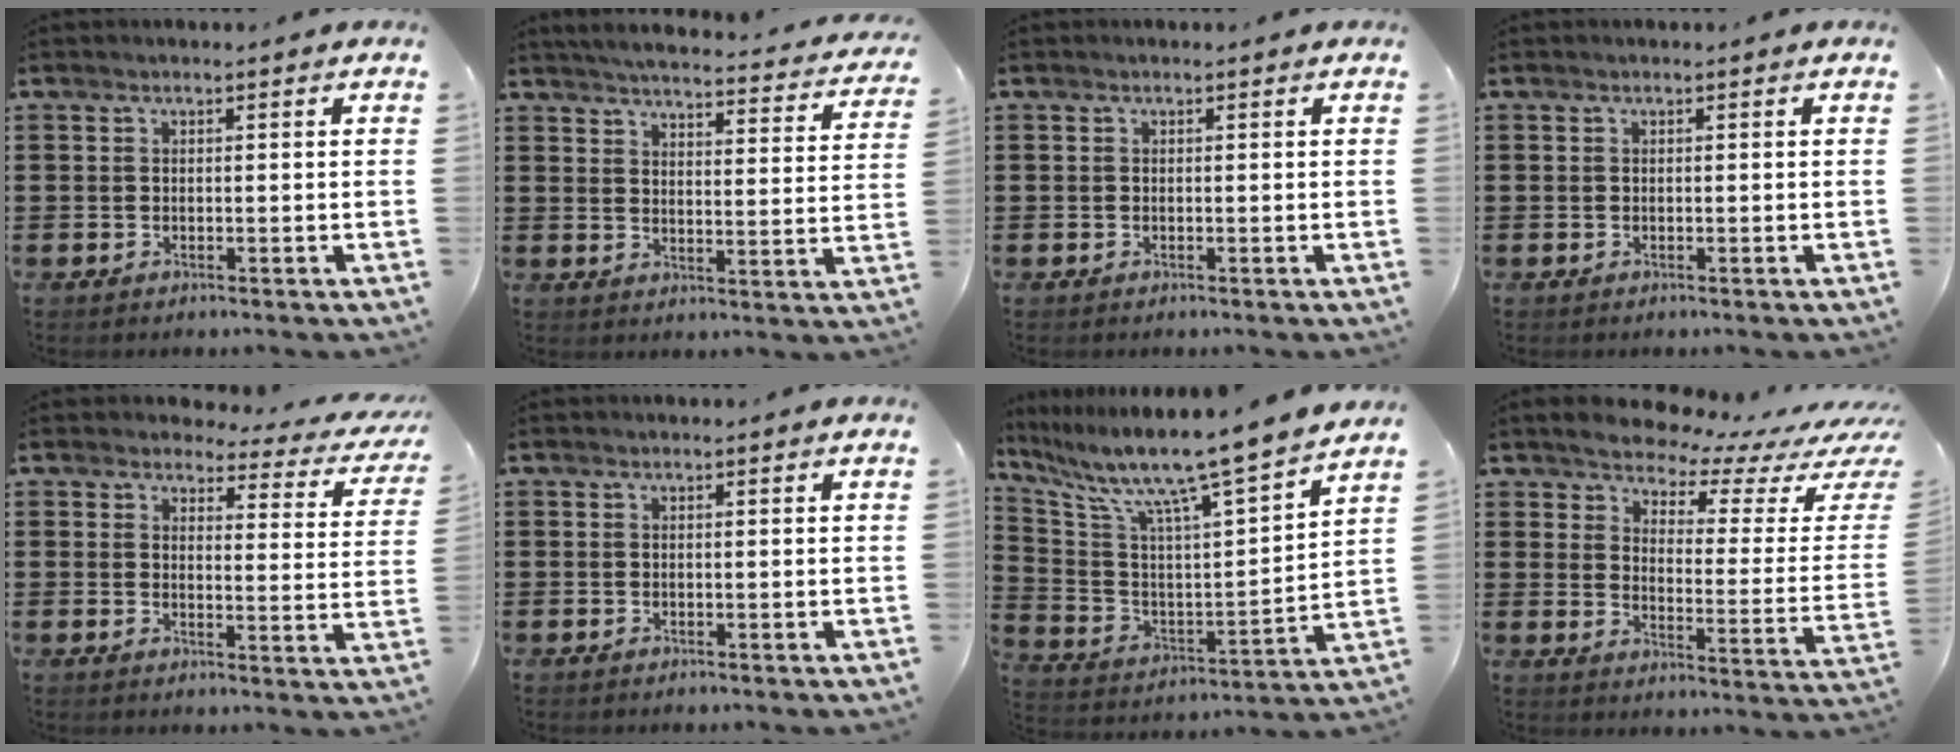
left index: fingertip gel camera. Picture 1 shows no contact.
{"total": 4.2, "force": [4.0, -0.3, 1.3], "torque": [-0.046, -0.032, 0.064]}
{"total": 0.0}
{"total": 0.0}
{"total": 3.7, "force": [3.3, 1.1, 1.3], "torque": [-0.037, -0.017, 0.055]}
{"total": 0.0}
{"total": 11.3, "force": [9.6, -0.4, 6.0], "torque": [-0.144, -0.078, 0.150]}
{"total": 4.7, "force": [4.6, 0.3, 0.8], "torque": [-0.038, -0.044, 0.074]}